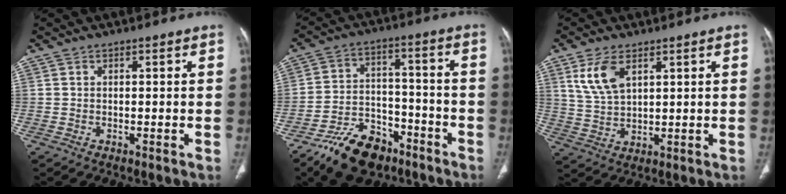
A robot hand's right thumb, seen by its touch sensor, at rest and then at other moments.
{"total": 14.3, "force": [-9.7, 7.9, 6.9], "torque": [-0.088, 0.064, -0.163]}
{"total": 7.5, "force": [3.6, 3.8, 5.4], "torque": [-0.106, -0.010, 0.082]}